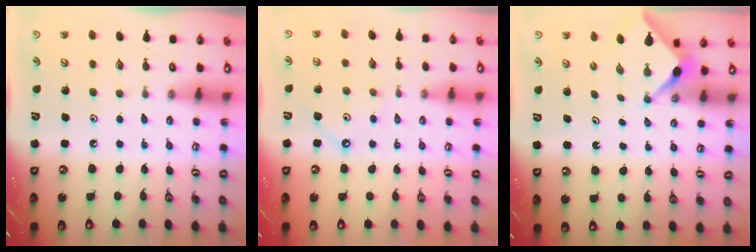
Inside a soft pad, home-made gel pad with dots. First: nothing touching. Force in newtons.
{"total": 2.0, "press": 2.0, "slide": 0.2}
{"total": 3.1, "press": 3.0, "slide": 0.4}